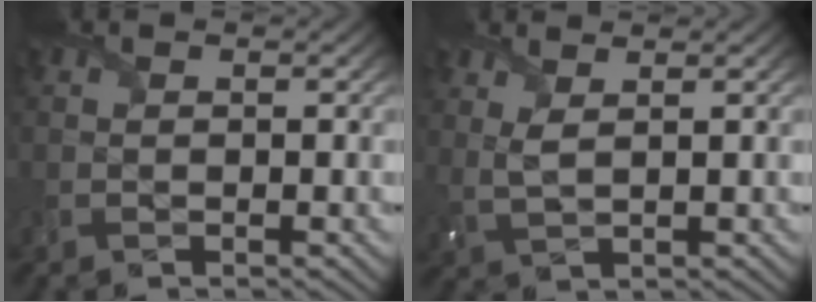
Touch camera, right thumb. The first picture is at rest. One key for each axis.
{"total": 2.5, "fx": 1.6, "fy": 0.6, "fz": 1.9, "tx": -0.051, "ty": 0.002, "tz": 0.037}